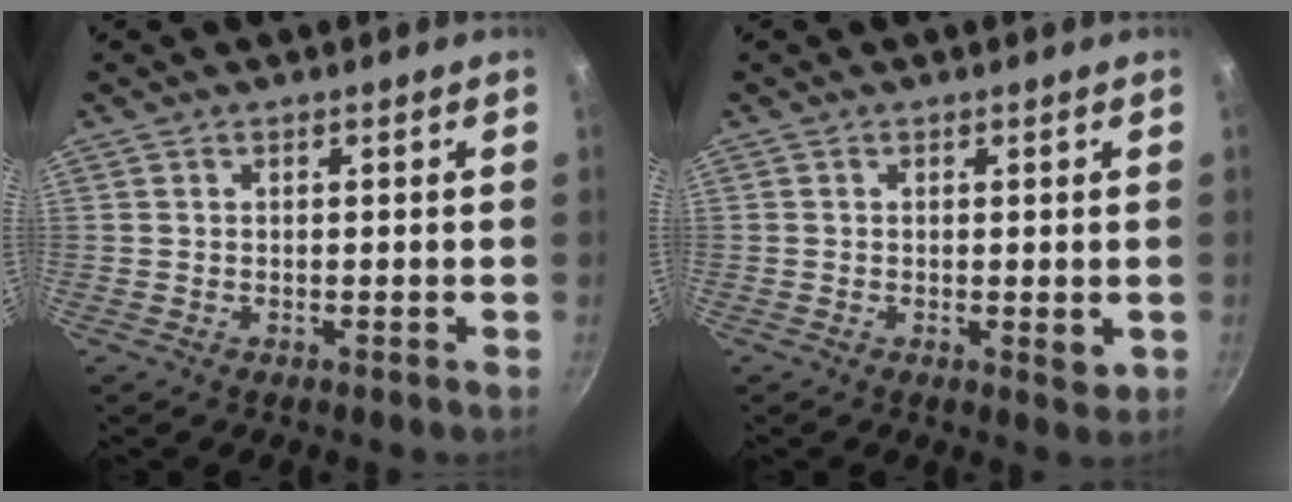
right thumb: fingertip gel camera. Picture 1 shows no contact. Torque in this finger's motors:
{"motor_torque": [2.25, 1.24, 1.50, -0.84, 0.47]}